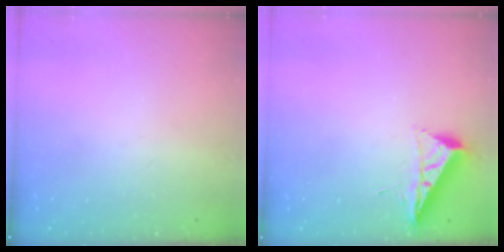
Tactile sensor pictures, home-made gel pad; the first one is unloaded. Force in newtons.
{"total": 6.8, "press": 6.8, "slide": 0.9}